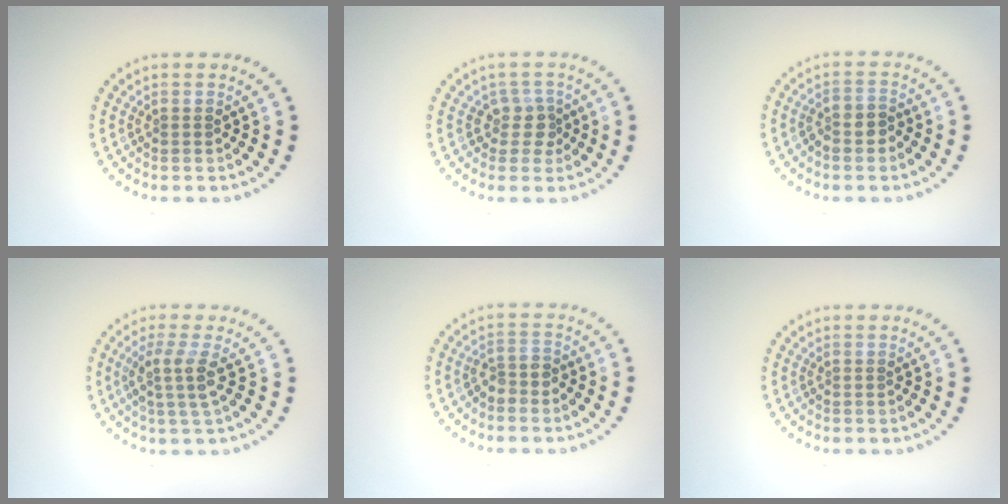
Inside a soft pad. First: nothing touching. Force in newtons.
{"total": 2.1, "press": 1.6, "slide": 1.4}
{"total": 2.1, "press": 1.8, "slide": 1.1}
{"total": 2.6, "press": 2.0, "slide": 1.7}
{"total": 1.5, "press": 1.2, "slide": 0.8}
{"total": 0.0}